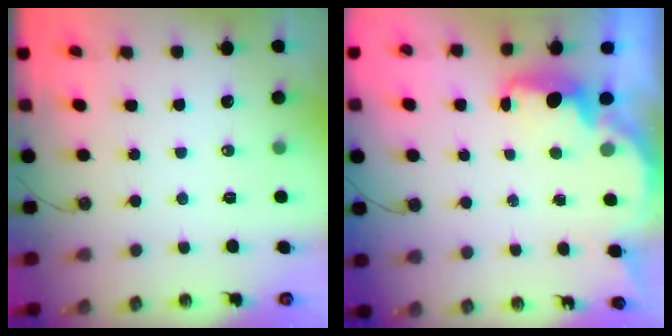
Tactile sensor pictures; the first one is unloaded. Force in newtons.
{"total": 2.3, "press": 2.3, "slide": 0.4}